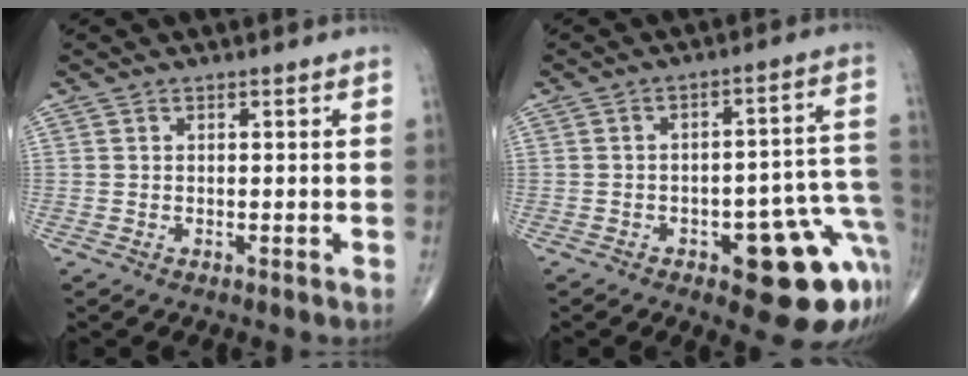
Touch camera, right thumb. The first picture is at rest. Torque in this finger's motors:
{"motor_torque": [1.44, 1.10, 0.79, -1.32, 0.24]}